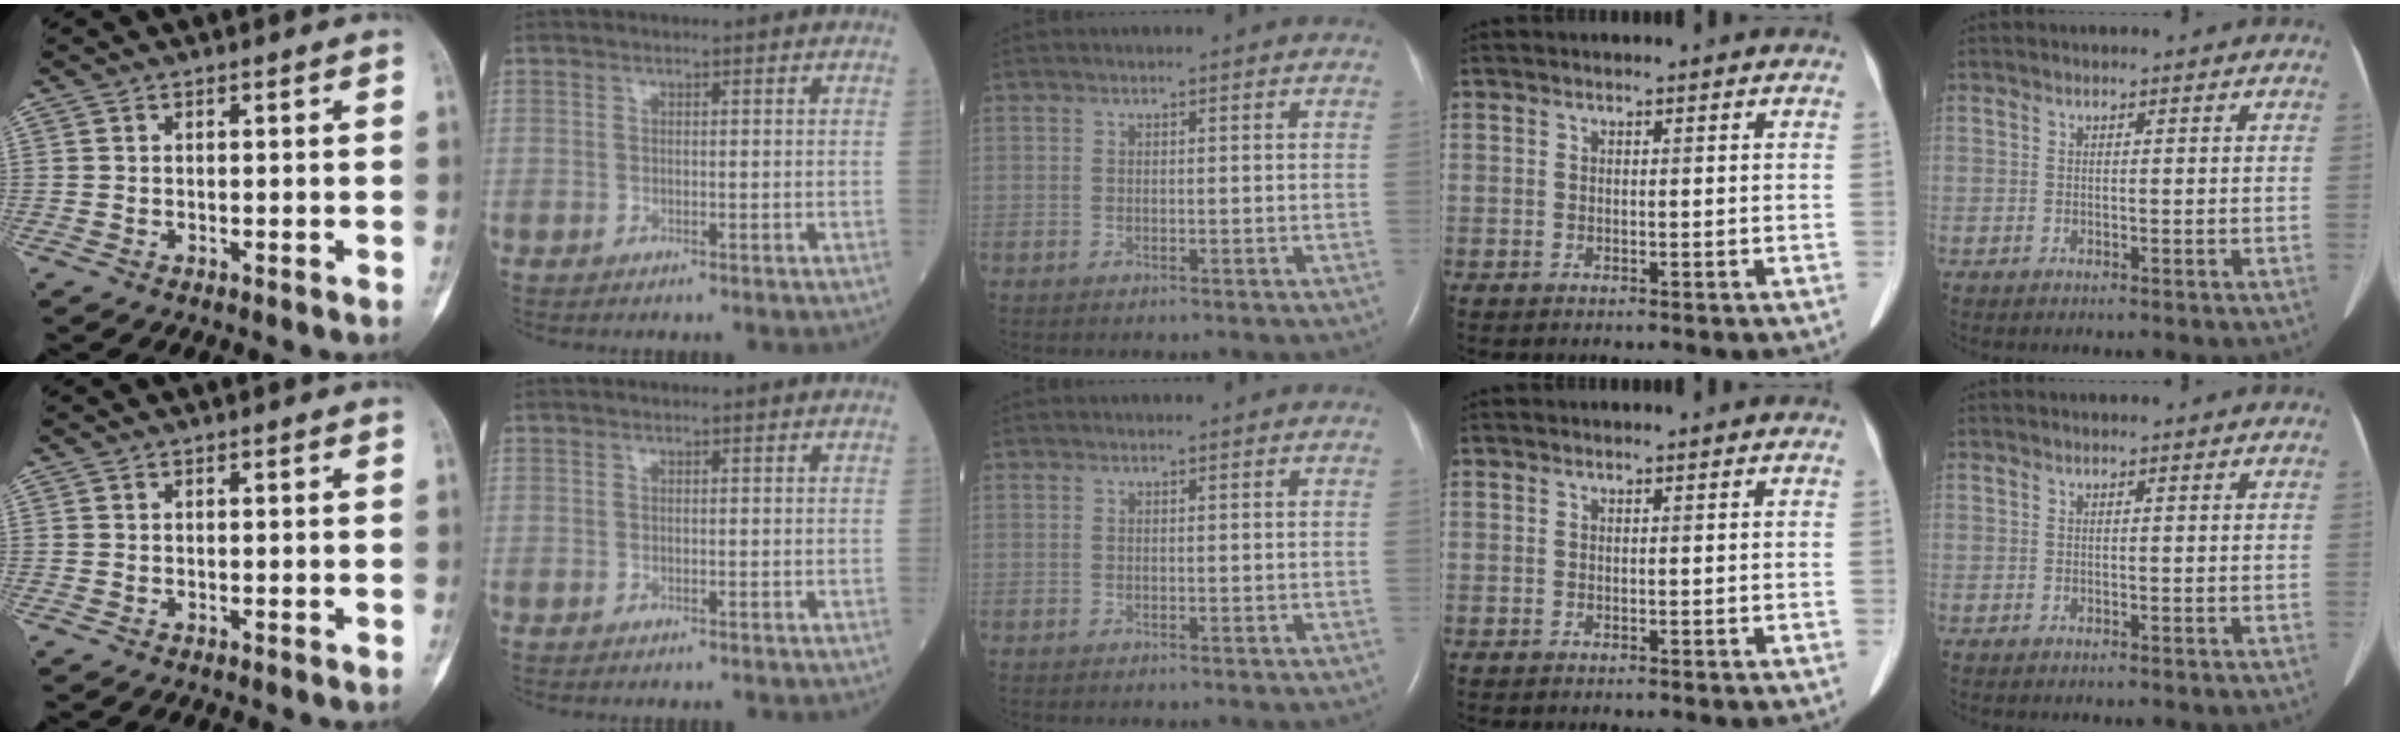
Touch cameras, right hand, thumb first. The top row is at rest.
{}